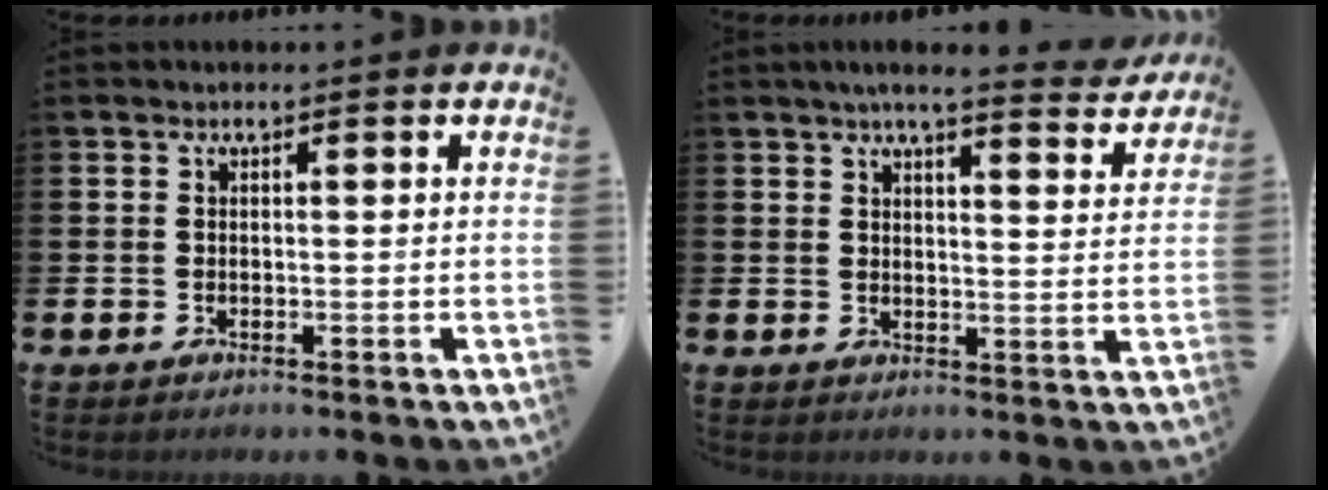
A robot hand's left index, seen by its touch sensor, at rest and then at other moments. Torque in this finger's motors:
{"motor_torque": [1.03, -1.11, 0.19, 0.09]}